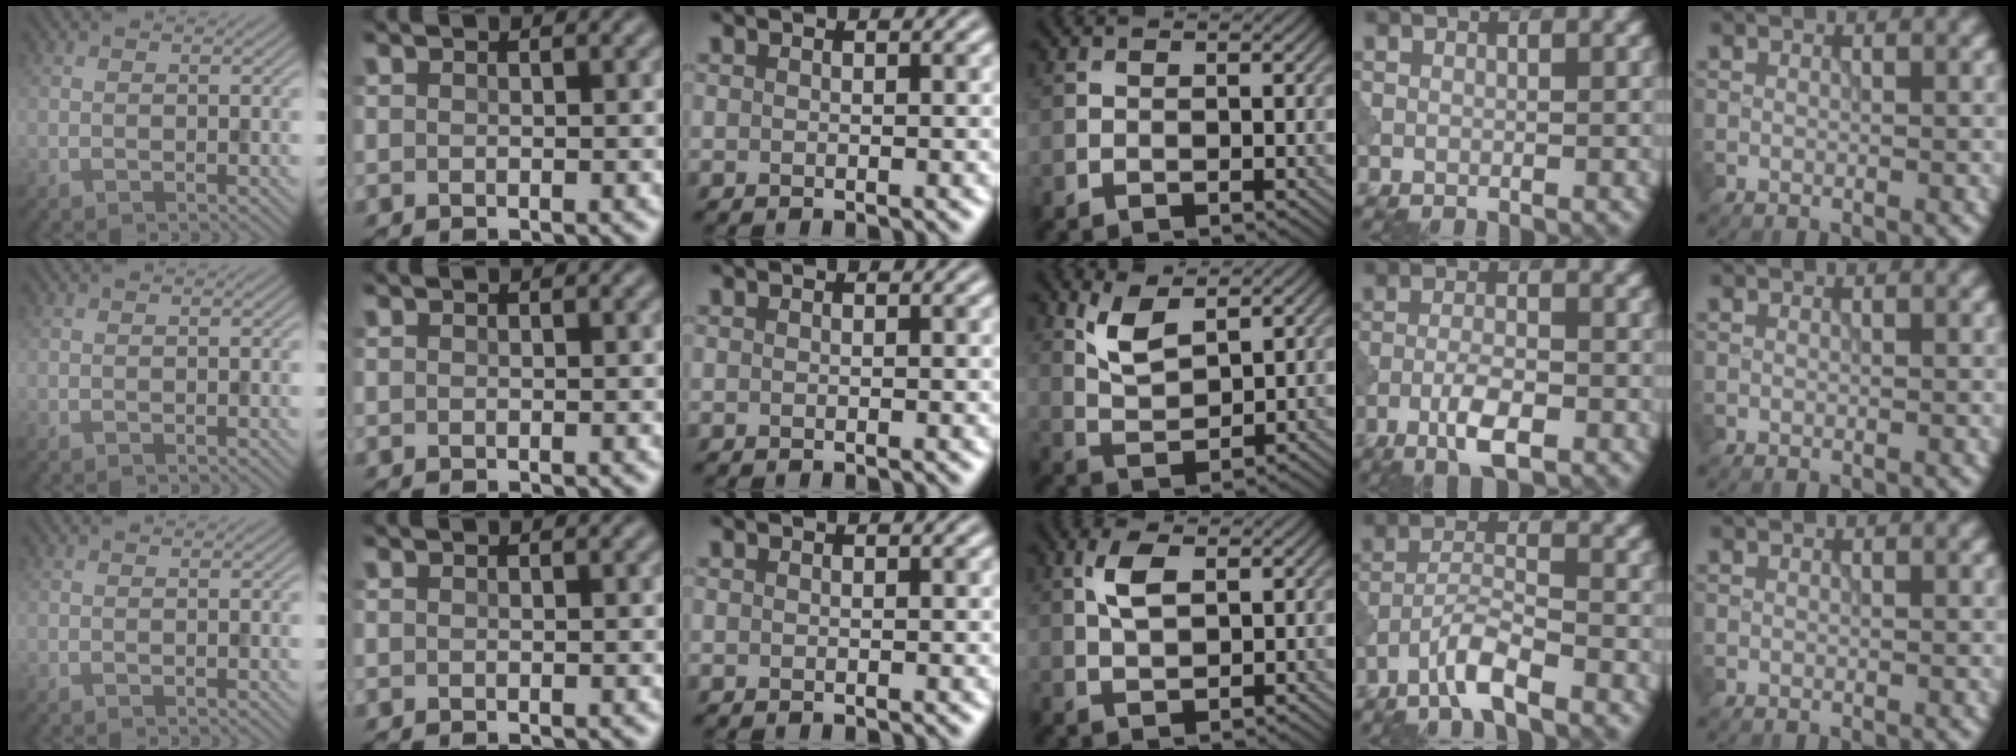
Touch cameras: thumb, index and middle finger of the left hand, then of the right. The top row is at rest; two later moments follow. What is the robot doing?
{"motion": "shake", "object": "bell"}